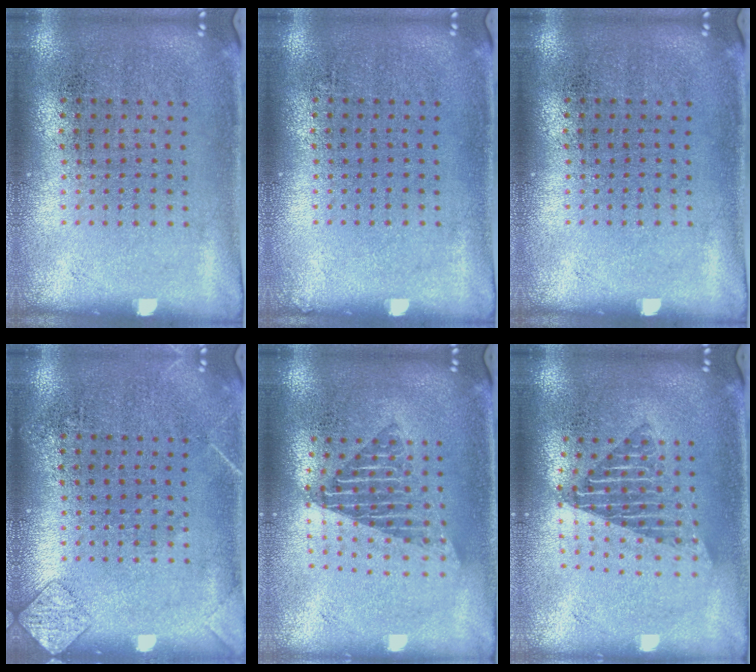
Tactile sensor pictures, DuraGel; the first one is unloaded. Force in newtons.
{"total": 0.0}
{"total": 0.0}
{"total": 1.6, "press": 1.5, "slide": 0.1}
{"total": 1.7, "press": 1.4, "slide": 1.0}
{"total": 1.7, "press": 1.4, "slide": 1.0}